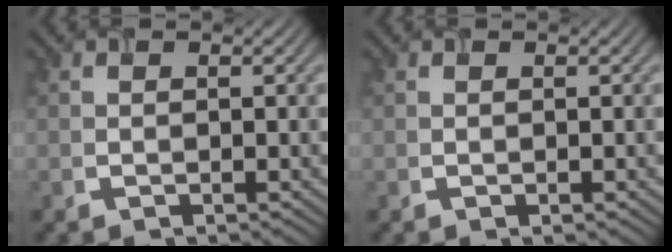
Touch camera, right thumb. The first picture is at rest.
{"total": 0.0}